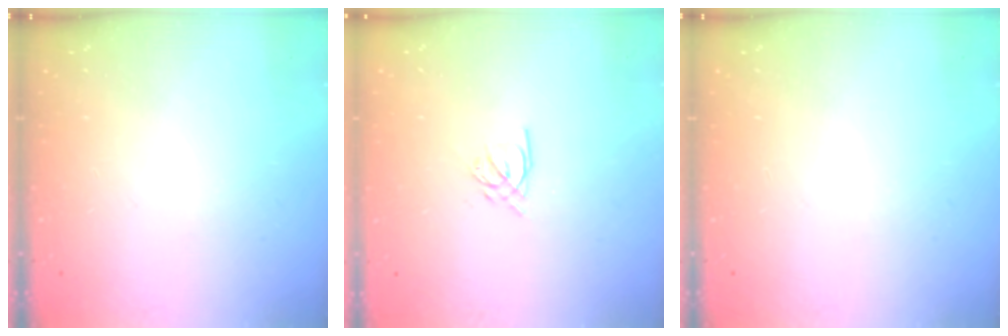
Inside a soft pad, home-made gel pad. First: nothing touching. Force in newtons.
{"total": 3.3, "press": 3.3, "slide": 0.3}
{"total": 0.0}